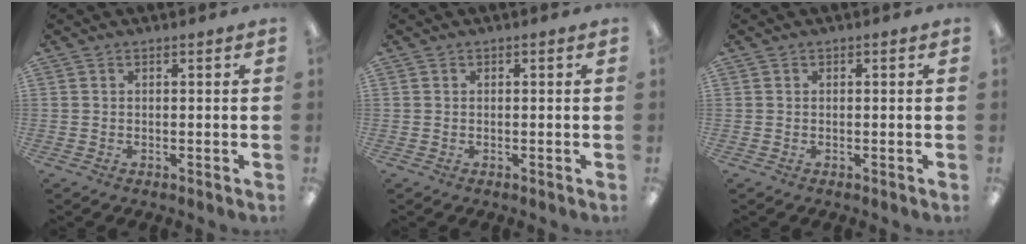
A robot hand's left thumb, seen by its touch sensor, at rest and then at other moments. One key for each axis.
{"total": 0.0}
{"total": 0.0}